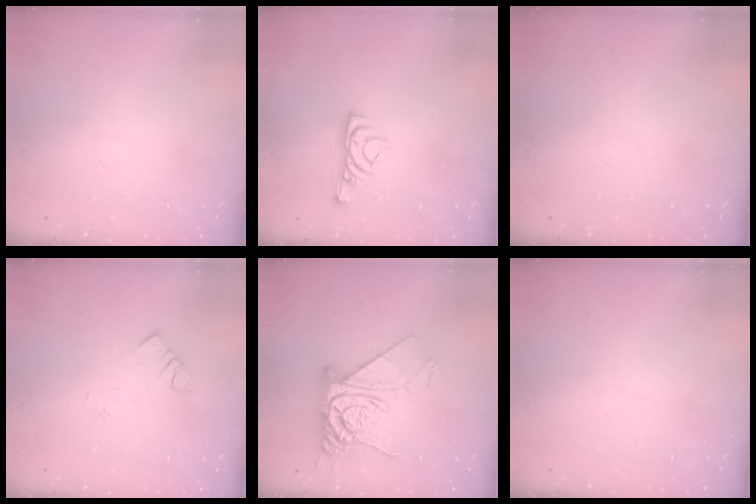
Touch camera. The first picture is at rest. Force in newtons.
{"total": 5.0, "press": 4.9, "slide": 1.1}
{"total": 0.0}
{"total": 2.2, "press": 2.2, "slide": 0.2}
{"total": 14.4, "press": 14.4, "slide": 1.3}
{"total": 0.0}